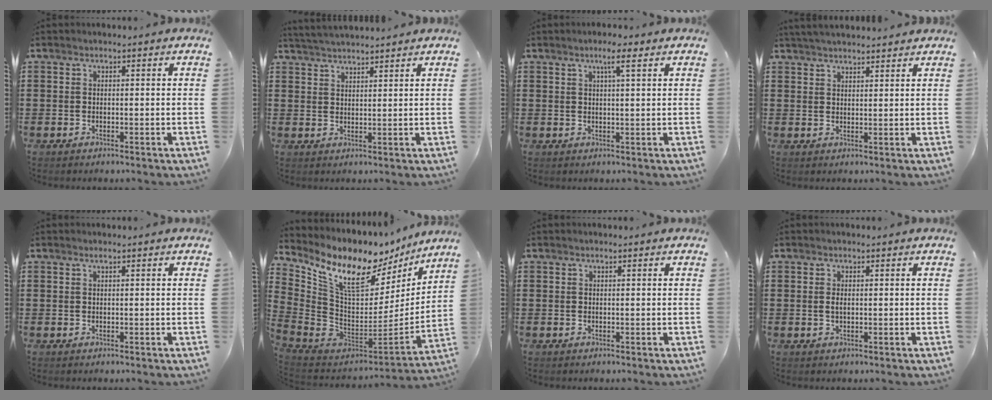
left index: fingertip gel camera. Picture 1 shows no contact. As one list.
[{"total": 2.9, "force": [2.9, -0.2, 0.3], "torque": [-0.015, -0.007, 0.055]}, {"total": 3.4, "force": [2.0, 0.3, 2.8], "torque": [-0.052, 0.001, 0.031]}, {"total": 2.9, "force": [2.9, 0.0, 0.6], "torque": [-0.019, -0.002, 0.056]}, {"total": 0.5, "force": [0.3, 0.0, 0.4], "torque": [-0.007, -0.001, 0.006]}, {"total": 13.5, "force": [8.8, 5.9, 8.4], "torque": [-0.170, -0.062, 0.151]}, {"total": 0.0}, {"total": 1.1, "force": [0.1, 0.4, 1.0], "torque": [-0.022, 0.002, 0.002]}]